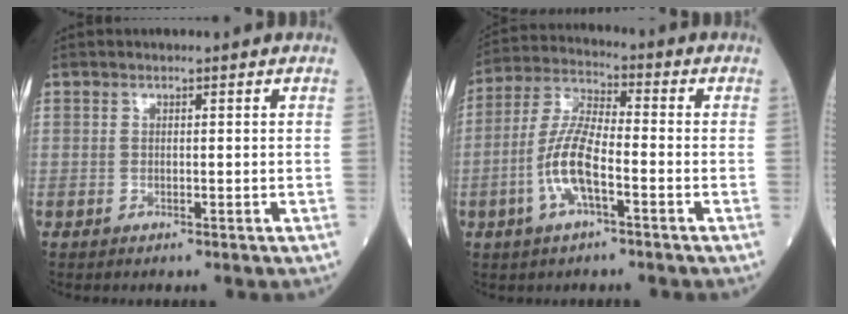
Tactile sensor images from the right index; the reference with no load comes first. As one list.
[{"total": 9.2, "force": [-3.0, 2.4, 8.4], "torque": [-0.182, 0.006, -0.062]}]